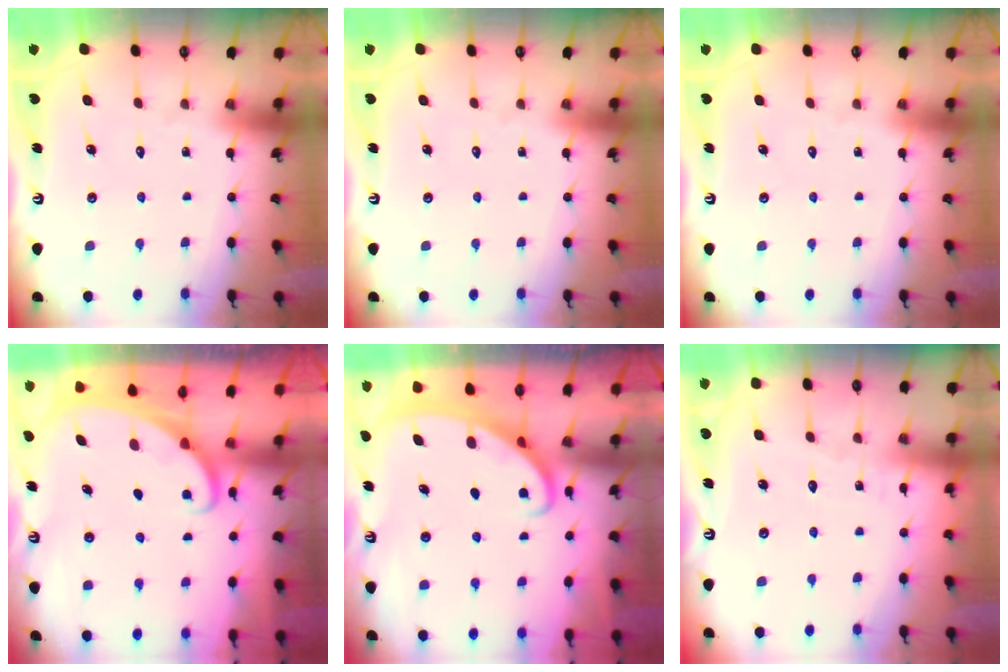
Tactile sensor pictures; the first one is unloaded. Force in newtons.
{"total": 0.0}
{"total": 0.0}
{"total": 1.8, "press": 1.8, "slide": 0.1}
{"total": 2.4, "press": 2.4, "slide": 0.4}
{"total": 3.3, "press": 3.3, "slide": 0.4}